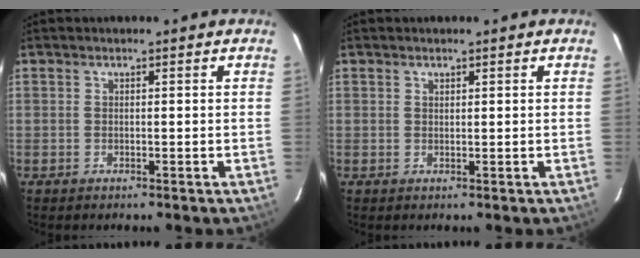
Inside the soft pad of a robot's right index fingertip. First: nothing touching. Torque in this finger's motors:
{"motor_torque": [-0.07, -0.01, -0.06, 0.00]}